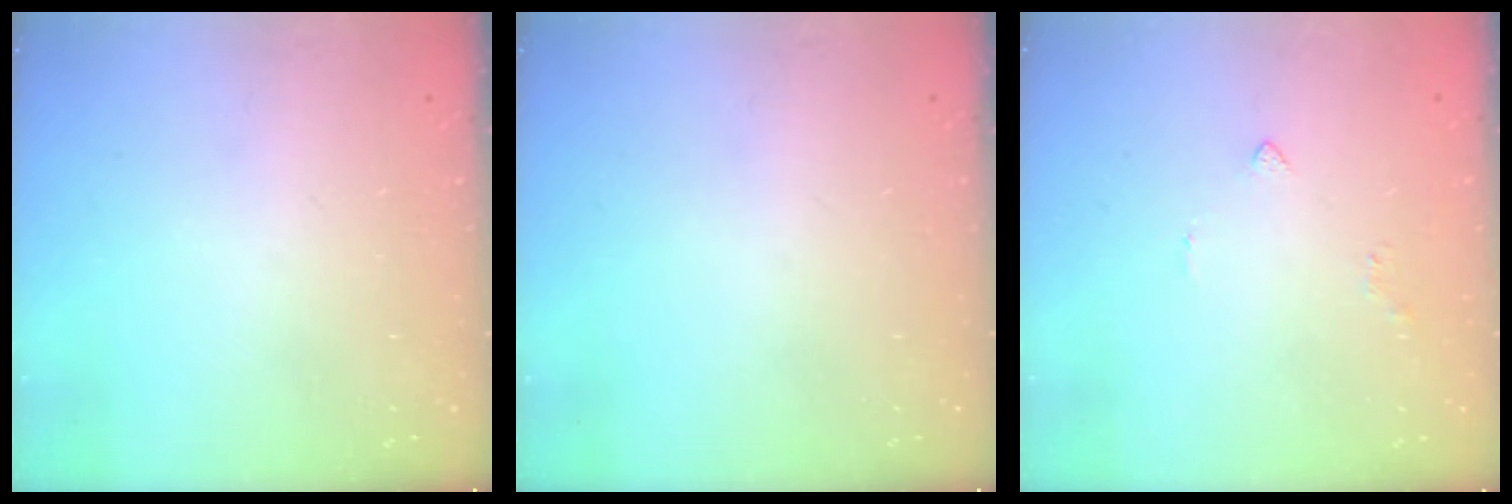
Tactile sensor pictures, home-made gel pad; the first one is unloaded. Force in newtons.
{"total": 0.0}
{"total": 2.2, "press": 2.1, "slide": 0.5}